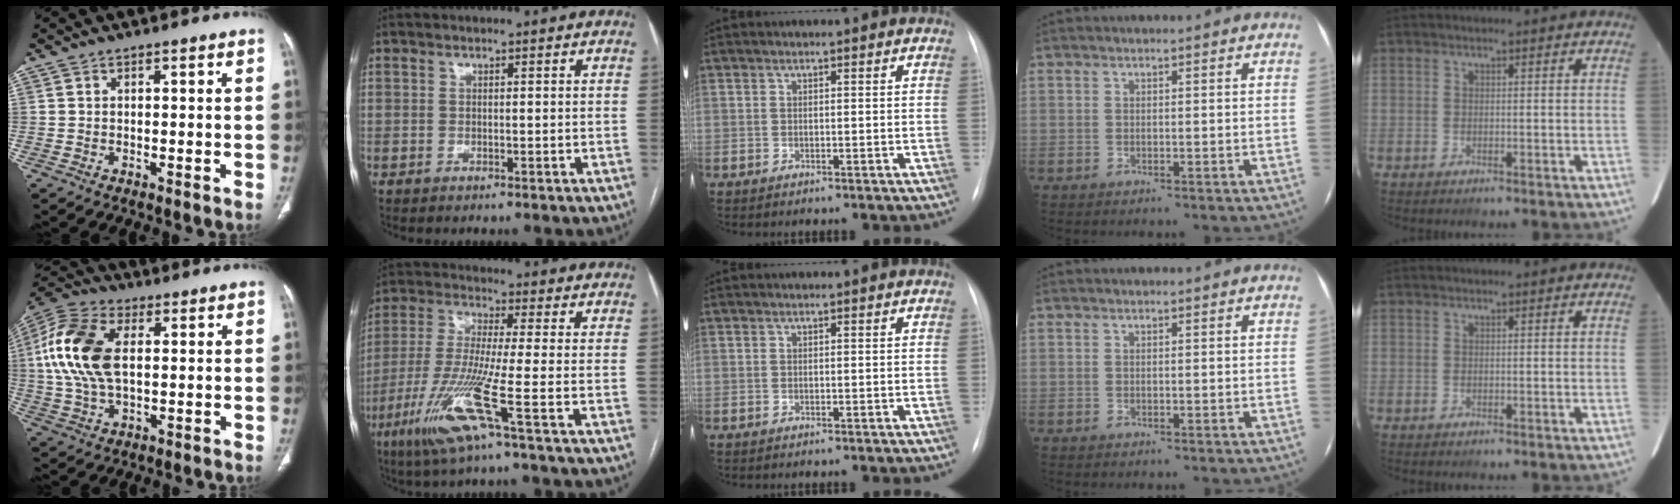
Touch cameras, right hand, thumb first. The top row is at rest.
{"thumb": {"total": 15.7, "force": [2.3, 8.7, 12.9], "torque": [-0.284, 0.014, 0.041]}, "index": {"total": 11.7, "force": [-5.4, -0.9, 10.3], "torque": [-0.218, -0.030, -0.112]}}